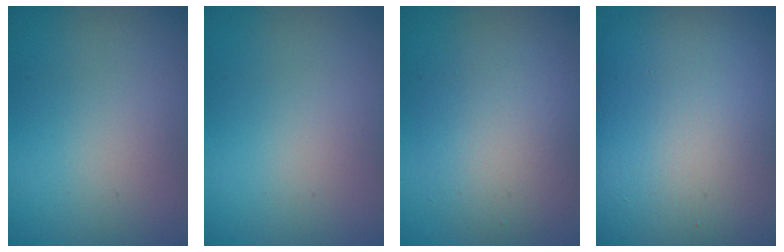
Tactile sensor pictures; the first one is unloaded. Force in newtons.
{"total": 0.0}
{"total": 4.8, "press": 4.7, "slide": 0.3}
{"total": 21.0, "press": 20.9, "slide": 1.1}